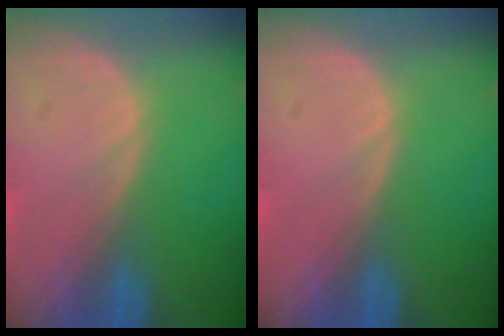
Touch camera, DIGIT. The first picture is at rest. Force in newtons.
{"total": 0.0}